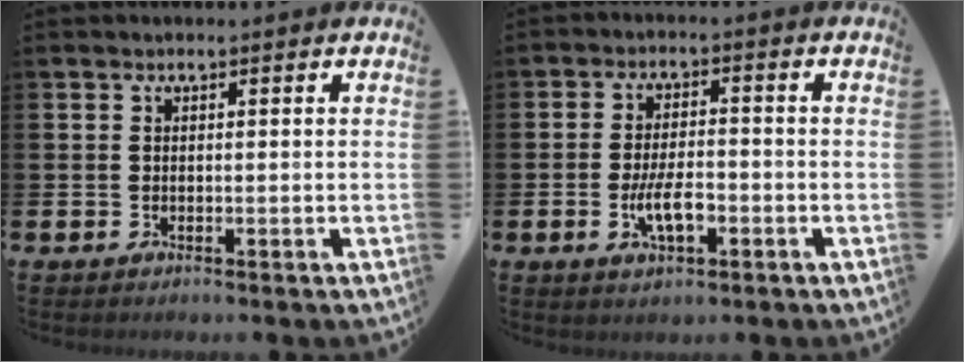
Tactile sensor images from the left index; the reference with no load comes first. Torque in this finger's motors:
{"motor_torque": [0.42, 0.32, 0.21, 0.21]}